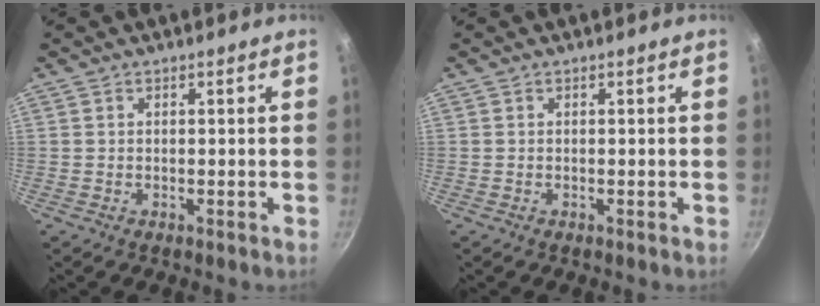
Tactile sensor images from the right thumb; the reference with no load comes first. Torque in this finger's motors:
{"motor_torque": [0.31, 0.30, 0.06, 0.42, -0.02]}